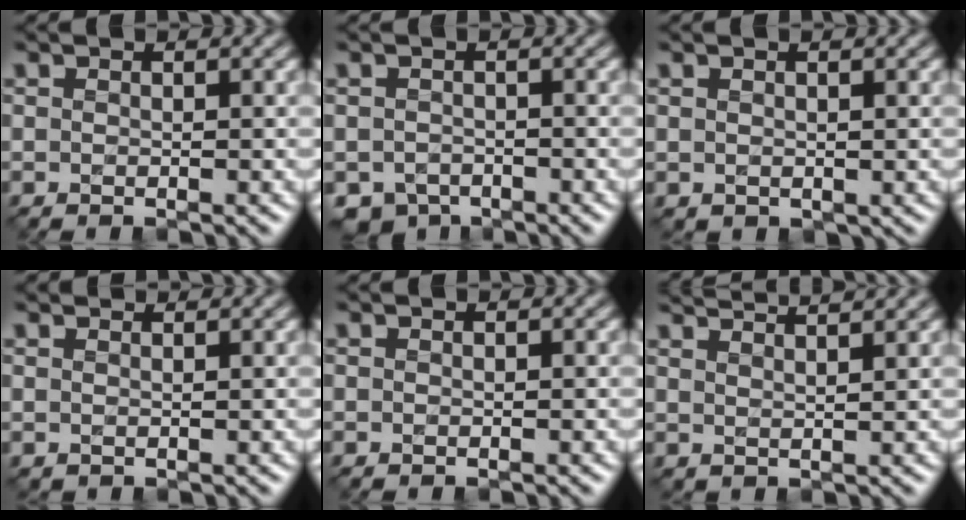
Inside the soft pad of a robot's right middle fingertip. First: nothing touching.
{"total": 1.7, "force": [-1.5, 0.7, -0.5], "torque": [0.004, -0.009, -0.024]}
{"total": 0.5, "force": [0.4, 0.0, -0.3], "torque": [-0.003, -0.003, 0.015]}
{"total": 2.3, "force": [2.2, 0.5, 0.3], "torque": [-0.002, -0.002, 0.014]}
{"total": 0.0}
{"total": 5.2, "force": [4.7, 1.0, 1.9], "torque": [-0.010, 0.027, 0.041]}